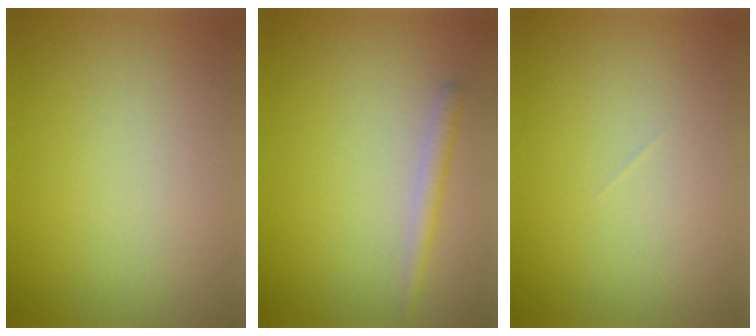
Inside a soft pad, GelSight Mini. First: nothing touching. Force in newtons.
{"total": 1.5, "press": 1.5, "slide": 0.1}
{"total": 0.0}